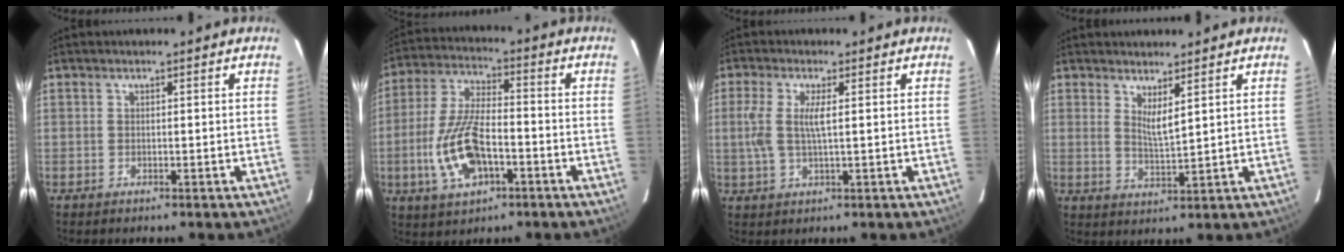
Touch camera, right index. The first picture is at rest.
{"total": 13.7, "force": [-4.3, 6.1, 11.5], "torque": [-0.247, -0.001, -0.076]}
{"total": 5.7, "force": [0.7, 1.3, 5.4], "torque": [-0.120, 0.002, 0.012]}
{"total": 3.8, "force": [2.5, 0.4, 2.9], "torque": [-0.051, -0.011, 0.041]}